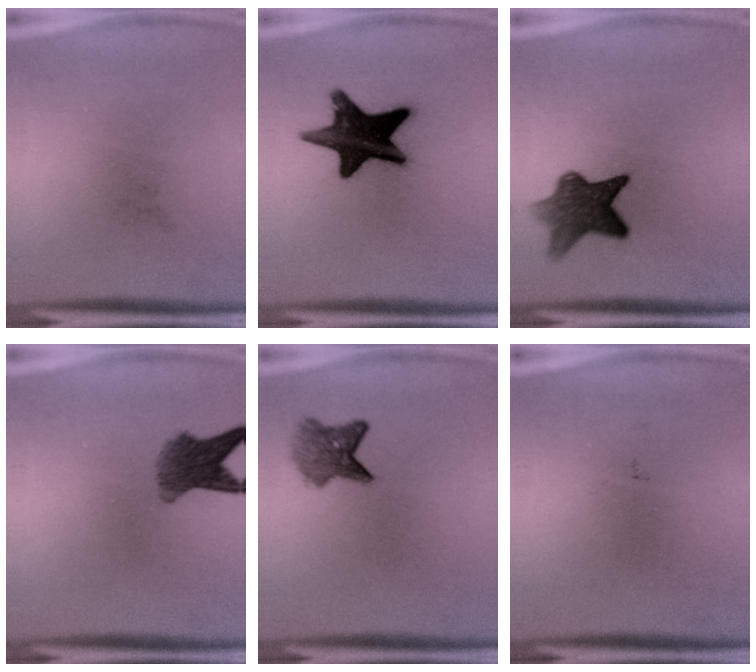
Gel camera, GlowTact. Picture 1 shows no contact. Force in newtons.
{"total": 16.8}
{"total": 8.3}
{"total": 6.0}
{"total": 4.5}
{"total": 0.0}